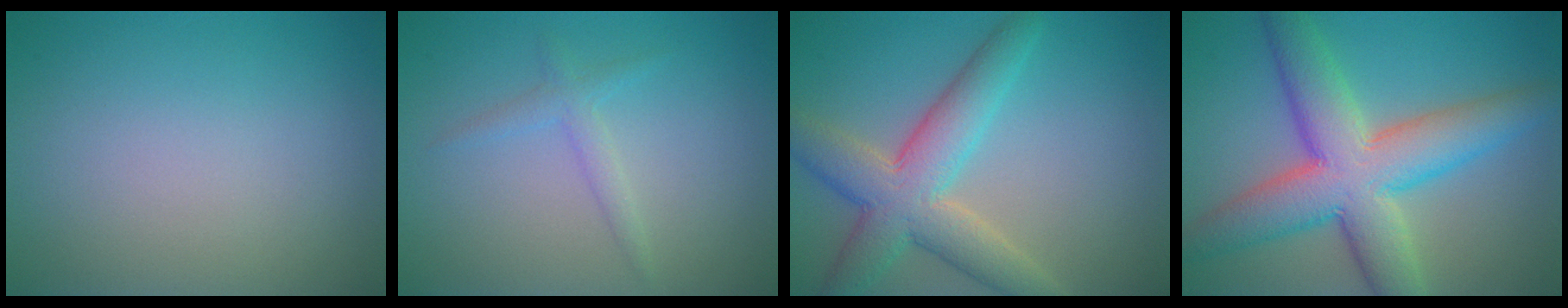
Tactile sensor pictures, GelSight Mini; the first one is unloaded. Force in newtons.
{"total": 1.5, "press": 1.5, "slide": 0.1}
{"total": 6.9, "press": 6.9, "slide": 0.4}
{"total": 9.6, "press": 9.6, "slide": 0.2}